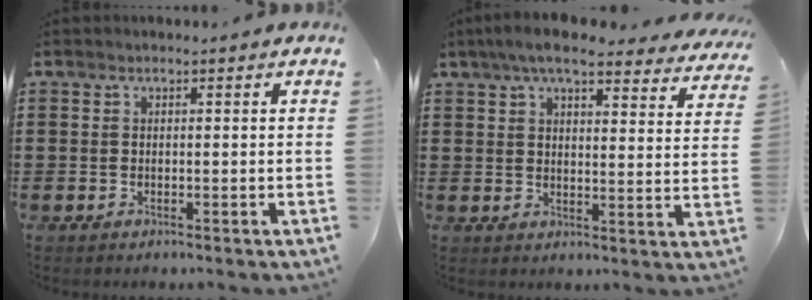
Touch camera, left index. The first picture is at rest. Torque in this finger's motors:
{"motor_torque": [1.10, -1.03, 0.63, 0.21]}